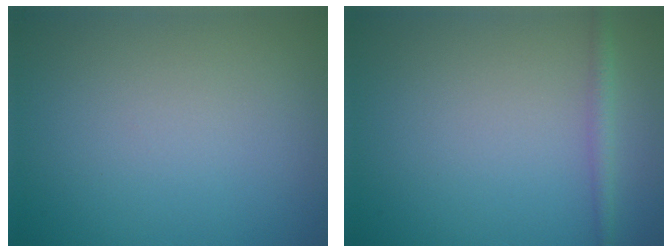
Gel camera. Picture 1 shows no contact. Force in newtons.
{"total": 1.5, "press": 1.5, "slide": 0.0}